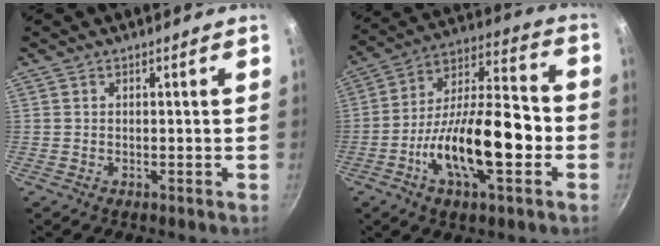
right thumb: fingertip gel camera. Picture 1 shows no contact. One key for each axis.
{"total": 20.2, "fx": -5.5, "fy": 8.3, "fz": 17.6, "tx": -0.277, "ty": 0.048, "tz": -0.101}